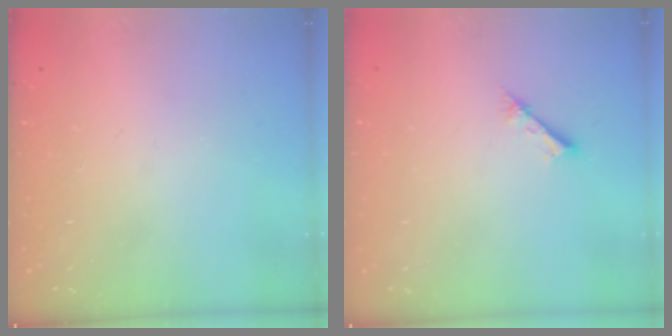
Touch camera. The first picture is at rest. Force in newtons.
{"total": 1.7, "press": 1.7, "slide": 0.2}